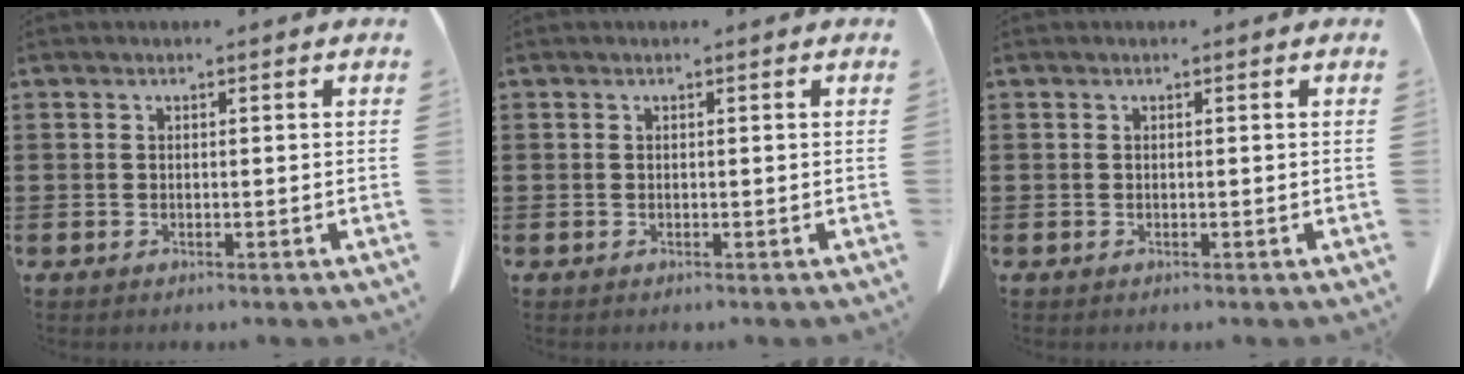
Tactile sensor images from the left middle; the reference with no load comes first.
{"total": 0.0}
{"total": 0.0}